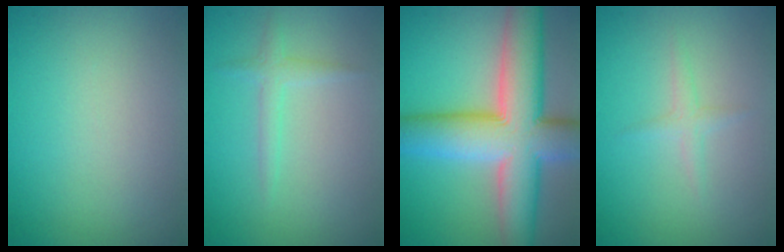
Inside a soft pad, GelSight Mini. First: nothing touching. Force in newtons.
{"total": 1.5, "press": 1.4, "slide": 0.2}
{"total": 12.0, "press": 12.0, "slide": 0.6}
{"total": 1.1, "press": 1.1, "slide": 0.0}